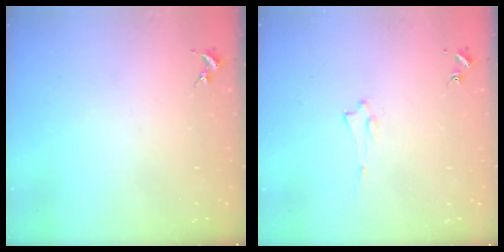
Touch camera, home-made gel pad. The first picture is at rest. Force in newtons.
{"total": 1.4, "press": 1.4, "slide": 0.2}